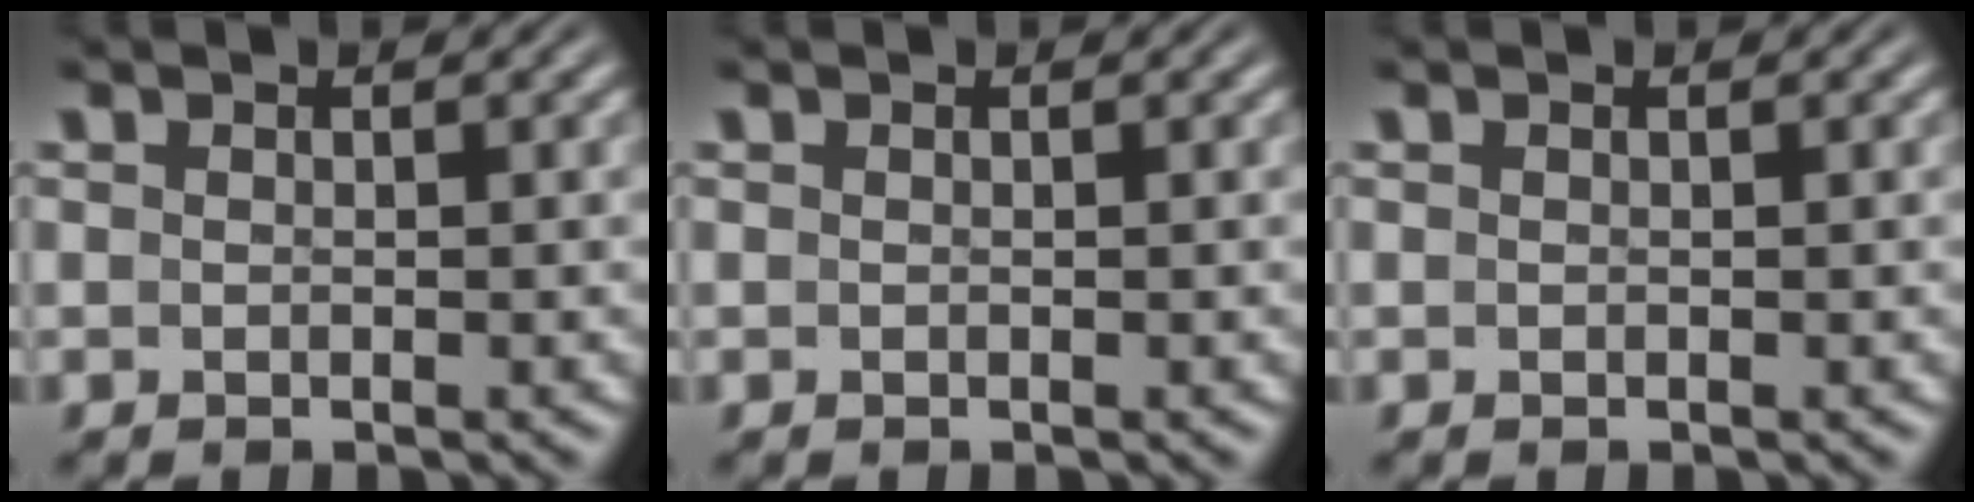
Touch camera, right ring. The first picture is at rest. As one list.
[{"total": 0.0}, {"total": 0.0}]